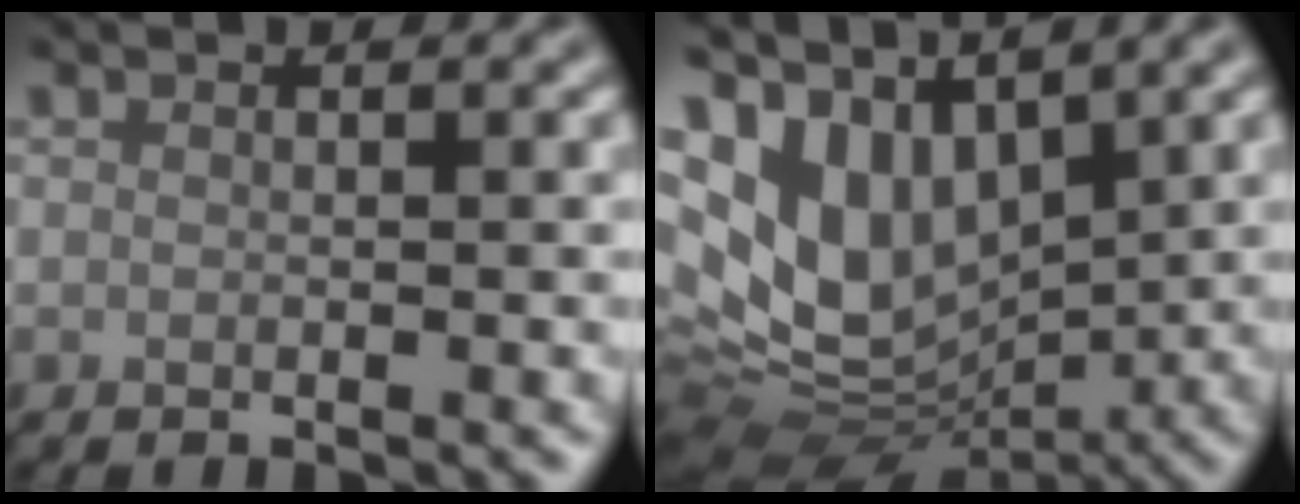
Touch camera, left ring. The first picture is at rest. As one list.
[{"total": 10.8, "force": [3.4, 6.5, 8.0], "torque": [-0.155, 0.002, 0.069]}]